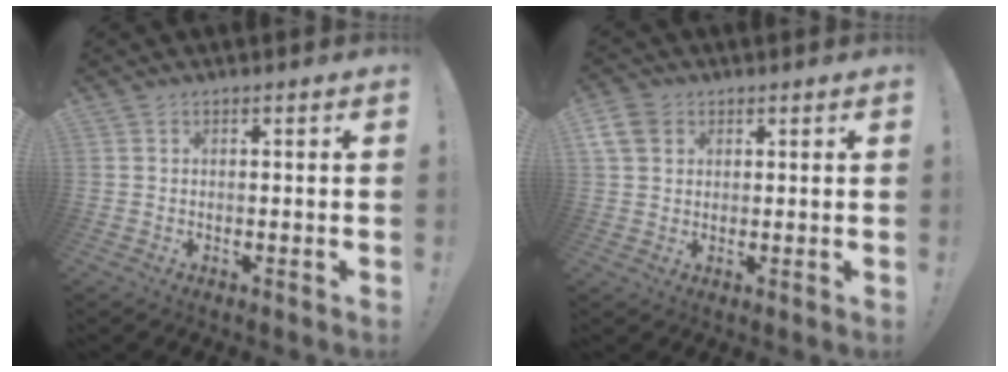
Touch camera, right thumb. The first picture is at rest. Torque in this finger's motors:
{"motor_torque": [0.00, 0.00, 0.00, 0.00, 0.00]}